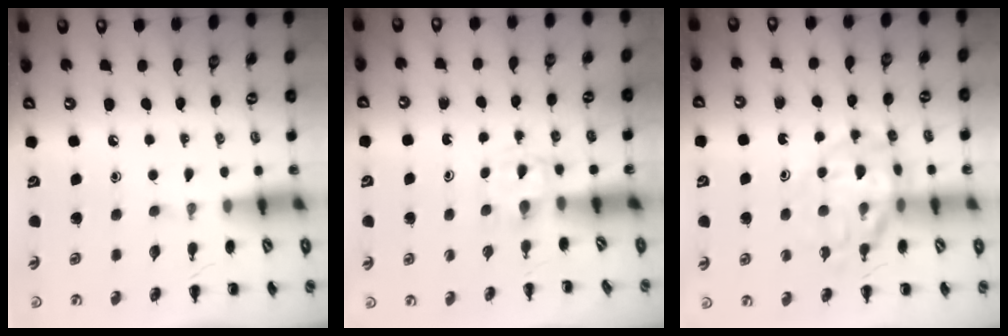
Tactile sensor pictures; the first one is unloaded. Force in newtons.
{"total": 2.2, "press": 1.9, "slide": 1.1}
{"total": 14.7, "press": 14.4, "slide": 3.1}